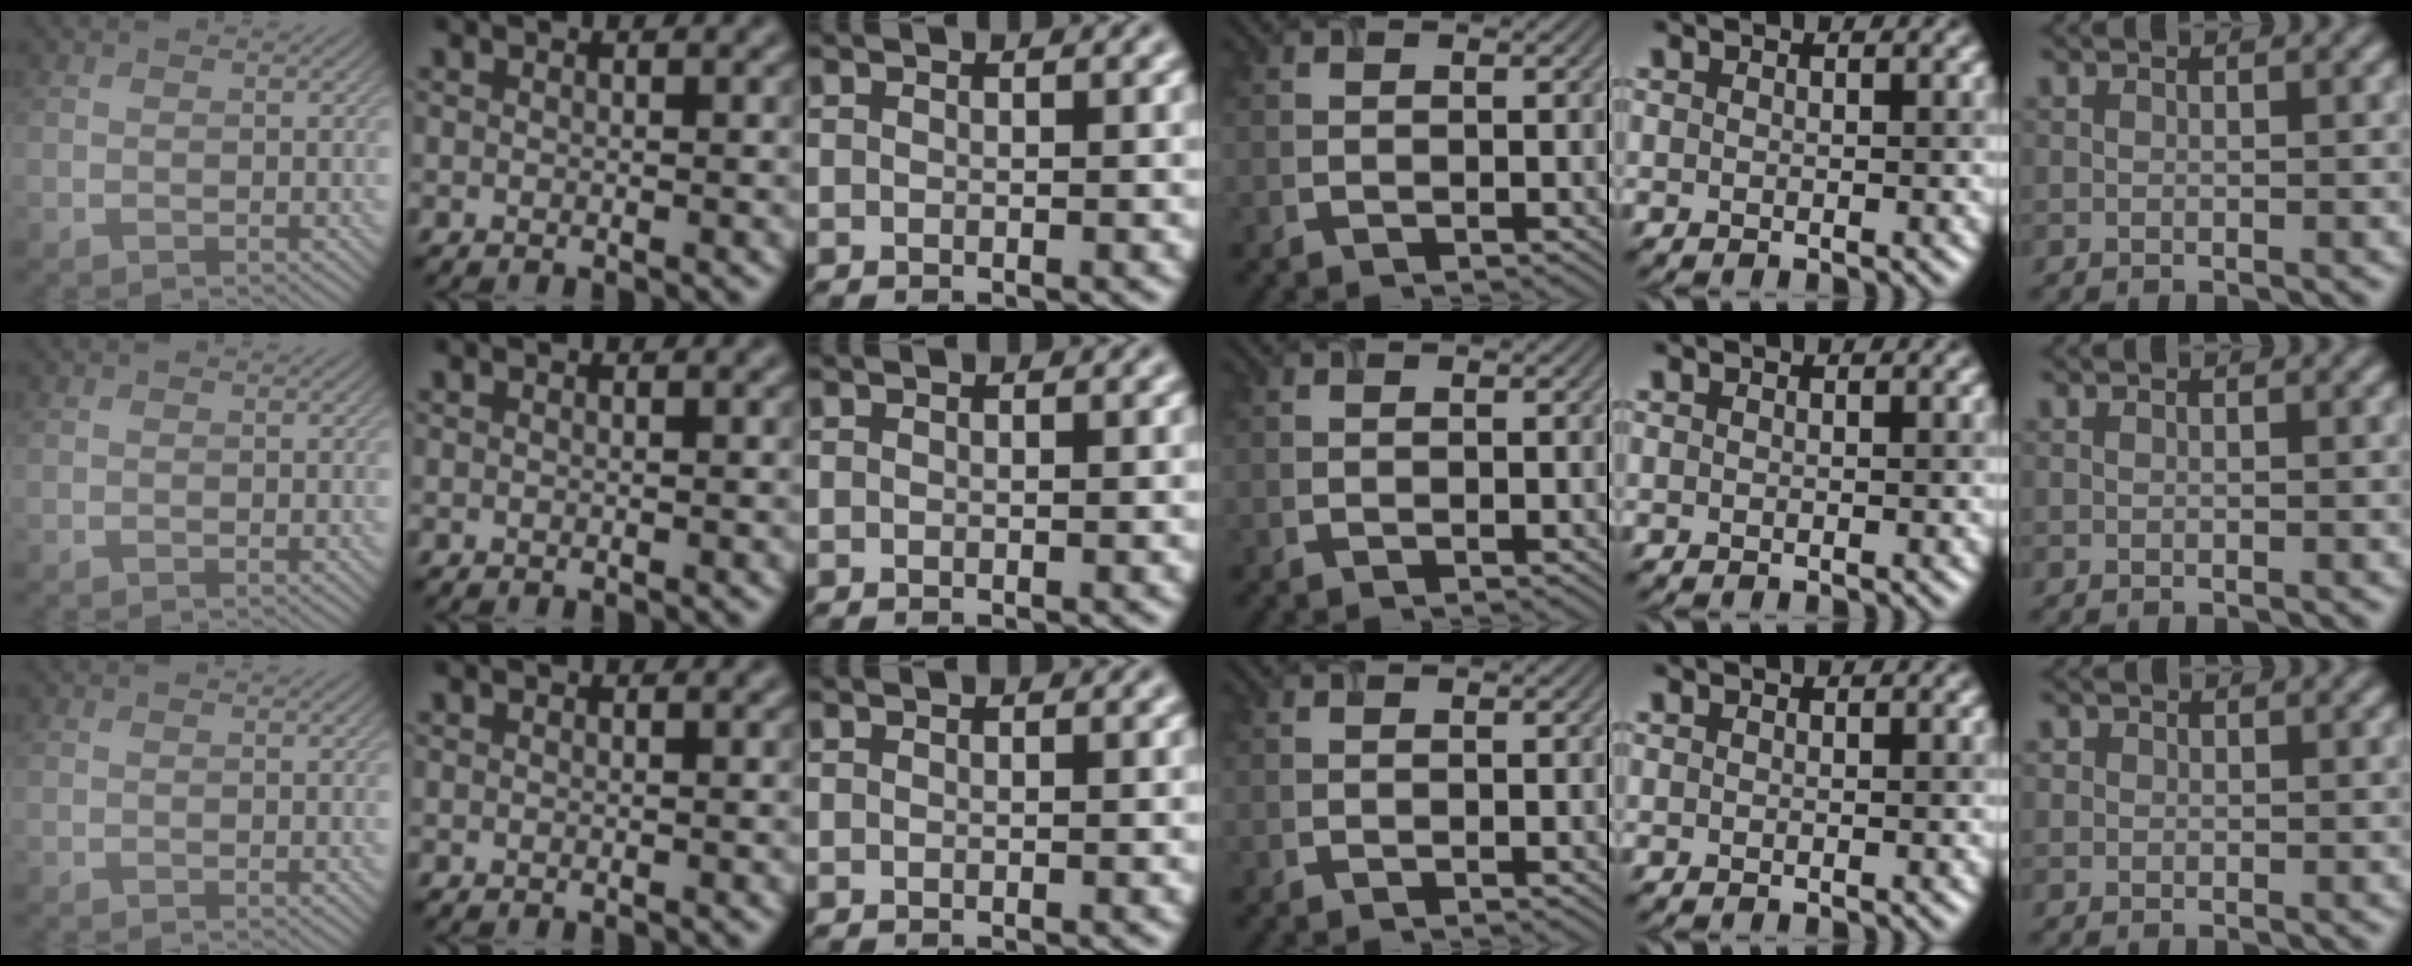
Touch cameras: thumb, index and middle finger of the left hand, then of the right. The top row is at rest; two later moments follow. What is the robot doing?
{"motion": "close", "object": "airpods case & airpods"}